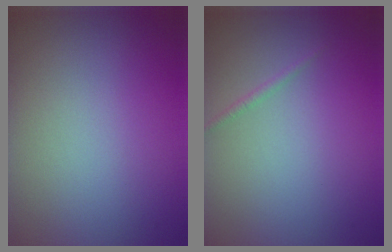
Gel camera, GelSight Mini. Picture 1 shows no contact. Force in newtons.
{"total": 0.6, "press": 0.6, "slide": 0.0}